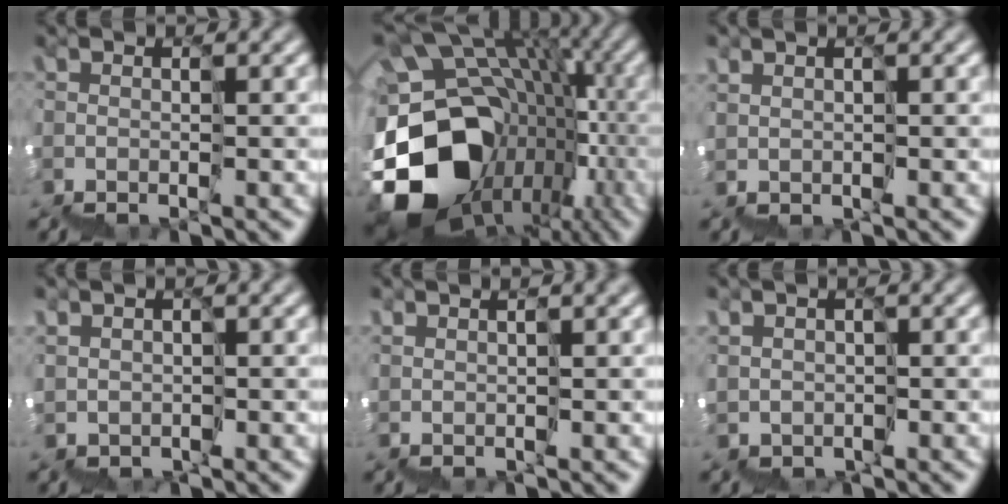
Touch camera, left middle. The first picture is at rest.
{"total": 16.3, "force": [-2.9, 13.3, 8.9], "torque": [-0.143, 0.006, -0.026]}
{"total": 1.4, "force": [0.4, 0.8, 1.1], "torque": [-0.009, -0.005, 0.011]}
{"total": 2.0, "force": [0.3, 1.8, 0.7], "torque": [-0.001, 0.001, 0.008]}
{"total": 2.4, "force": [0.6, 1.0, 2.1], "torque": [-0.016, -0.003, 0.020]}
{"total": 2.1, "force": [0.2, 2.1, 0.4], "torque": [0.006, 0.007, 0.006]}